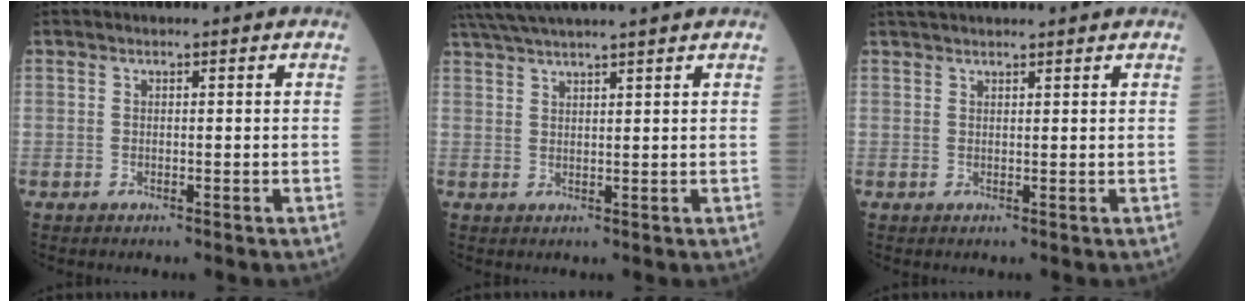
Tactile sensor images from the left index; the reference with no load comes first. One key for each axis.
{"total": 10.3, "fx": 9.0, "fy": -0.9, "fz": 4.9, "tx": -0.087, "ty": 0.031, "tz": 0.136}
{"total": 5.9, "fx": 5.3, "fy": 0.3, "fz": 2.5, "tx": -0.033, "ty": 0.032, "tz": 0.077}